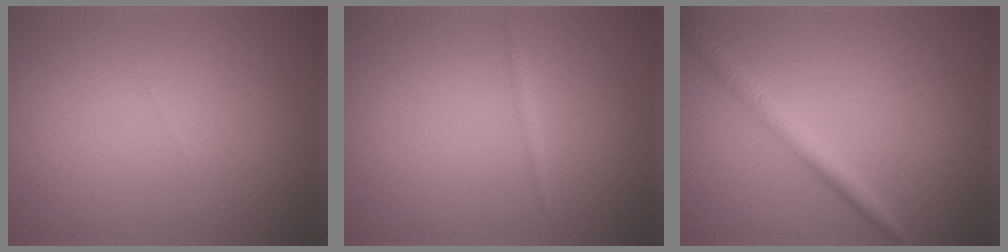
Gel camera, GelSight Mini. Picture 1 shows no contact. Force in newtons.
{"total": 0.6, "press": 0.6, "slide": 0.0}
{"total": 2.4, "press": 2.4, "slide": 0.1}